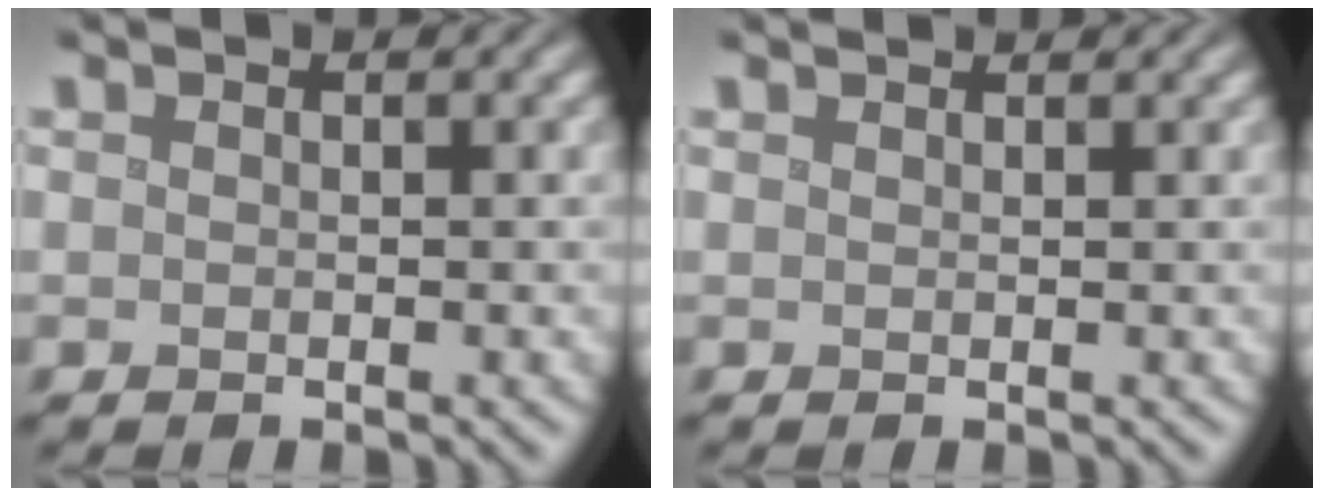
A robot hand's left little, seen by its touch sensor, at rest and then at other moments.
{"total": 1.3, "force": [1.2, 0.1, 0.3], "torque": [-0.011, 0.000, 0.013]}